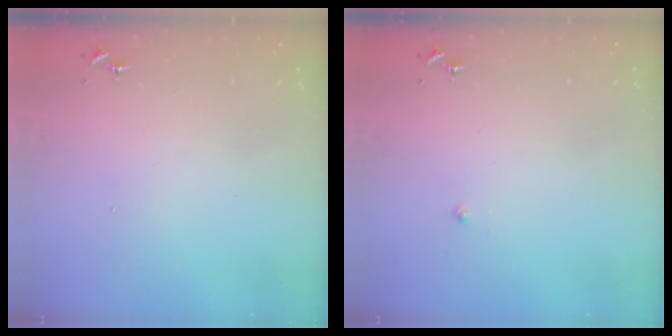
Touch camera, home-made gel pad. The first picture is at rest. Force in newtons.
{"total": 1.8, "press": 1.8, "slide": 0.1}